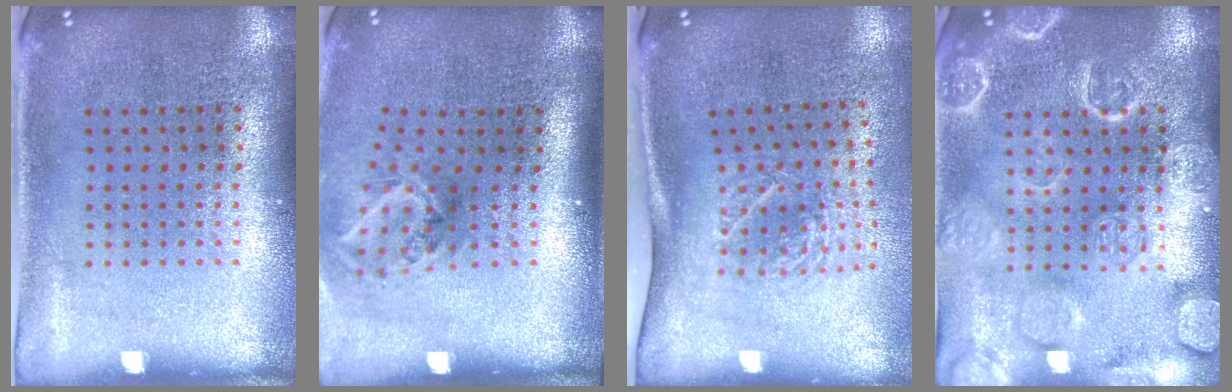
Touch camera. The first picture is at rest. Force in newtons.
{"total": 2.0, "press": 1.3, "slide": 1.5}
{"total": 1.9, "press": 1.3, "slide": 1.4}
{"total": 5.4, "press": 5.3, "slide": 0.8}